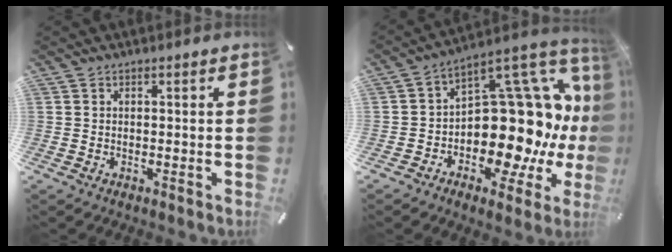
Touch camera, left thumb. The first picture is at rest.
{"total": 21.3, "force": [-1.2, 13.1, 16.7], "torque": [-0.215, -0.025, -0.013]}